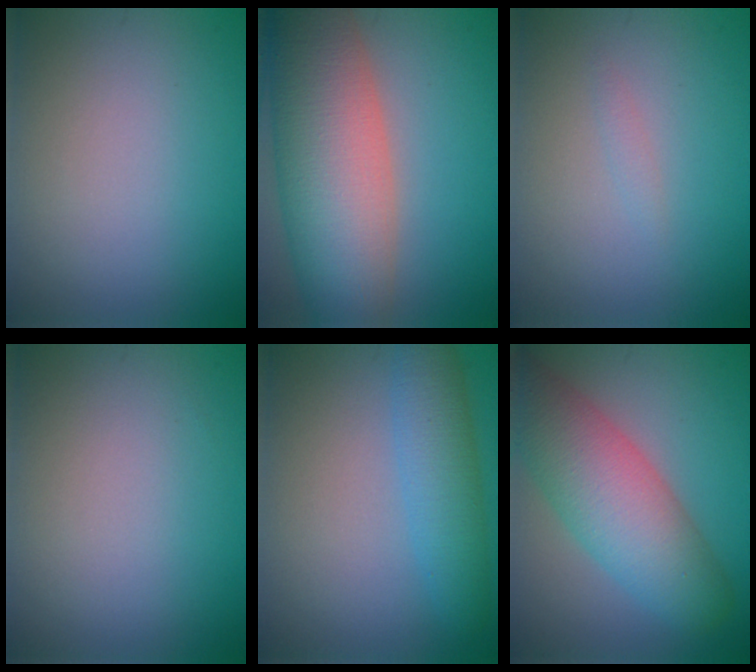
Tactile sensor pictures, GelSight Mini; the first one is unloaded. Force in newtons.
{"total": 12.4, "press": 12.4, "slide": 0.5}
{"total": 0.6, "press": 0.6, "slide": 0.0}
{"total": 0.0}
{"total": 4.3, "press": 4.3, "slide": 0.1}
{"total": 8.3, "press": 8.3, "slide": 0.5}